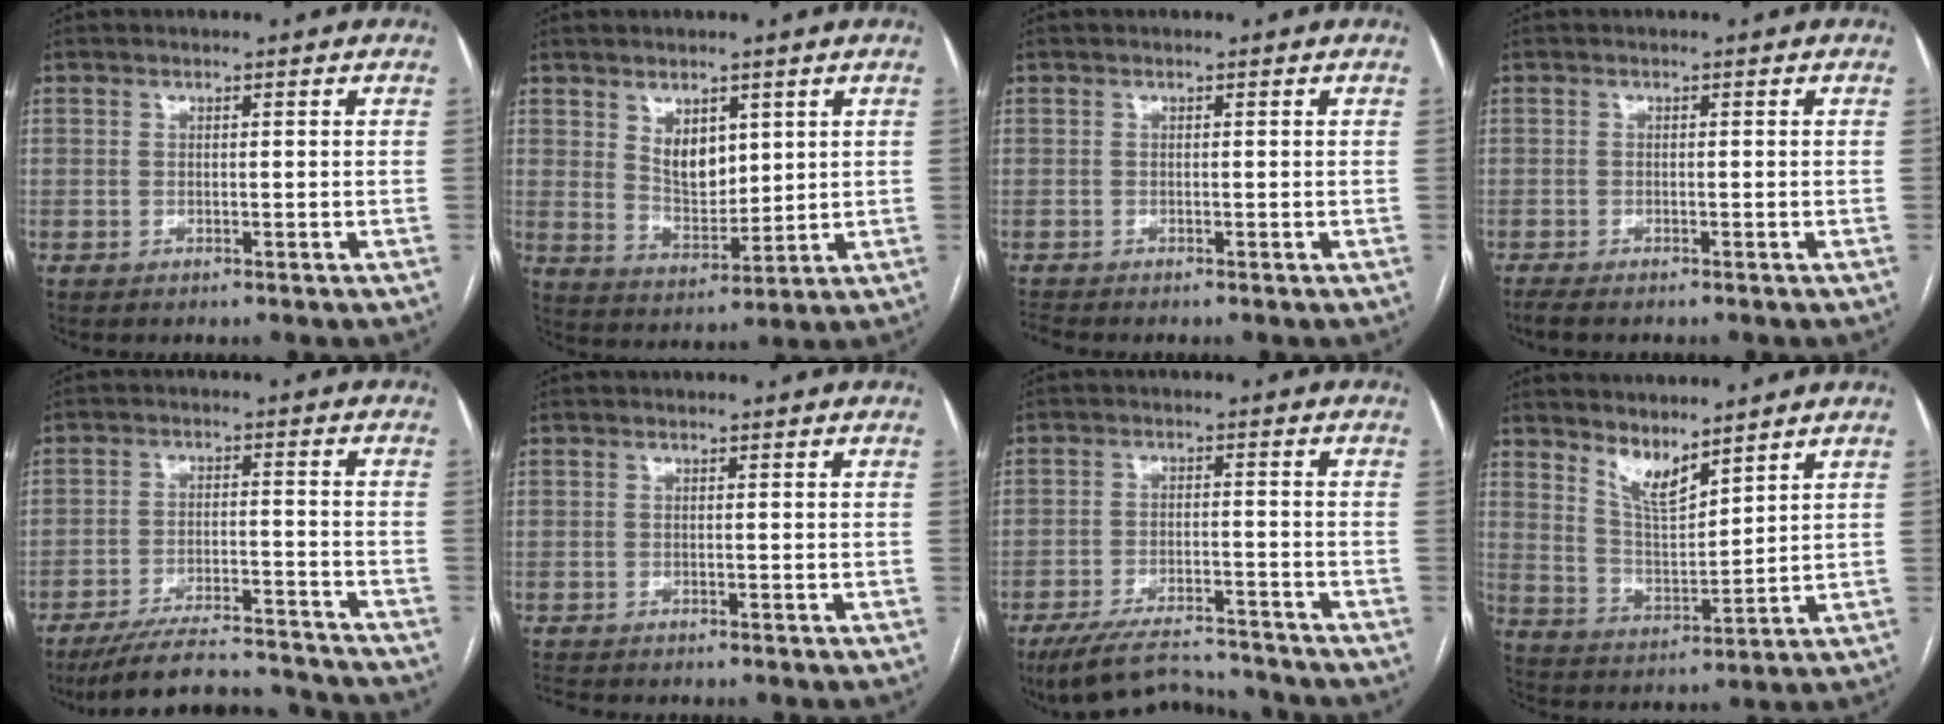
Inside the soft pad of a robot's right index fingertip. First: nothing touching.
{"total": 6.2, "force": [2.6, 3.6, 4.3], "torque": [-0.080, -0.002, 0.059]}
{"total": 0.9, "force": [-0.8, -0.1, -0.3], "torque": [-0.001, -0.010, -0.016]}
{"total": 2.6, "force": [-2.2, 0.4, 1.3], "torque": [-0.022, -0.007, -0.033]}
{"total": 15.8, "force": [-14.8, 2.0, 4.9], "torque": [-0.091, 0.002, -0.221]}
{"total": 3.2, "force": [-3.0, 0.4, 1.0], "torque": [-0.017, -0.011, -0.047]}
{"total": 11.4, "force": [-10.6, 1.8, 3.7], "torque": [-0.064, -0.002, -0.171]}
{"total": 6.1, "force": [5.1, 1.2, 3.1], "torque": [-0.066, -0.013, 0.108]}